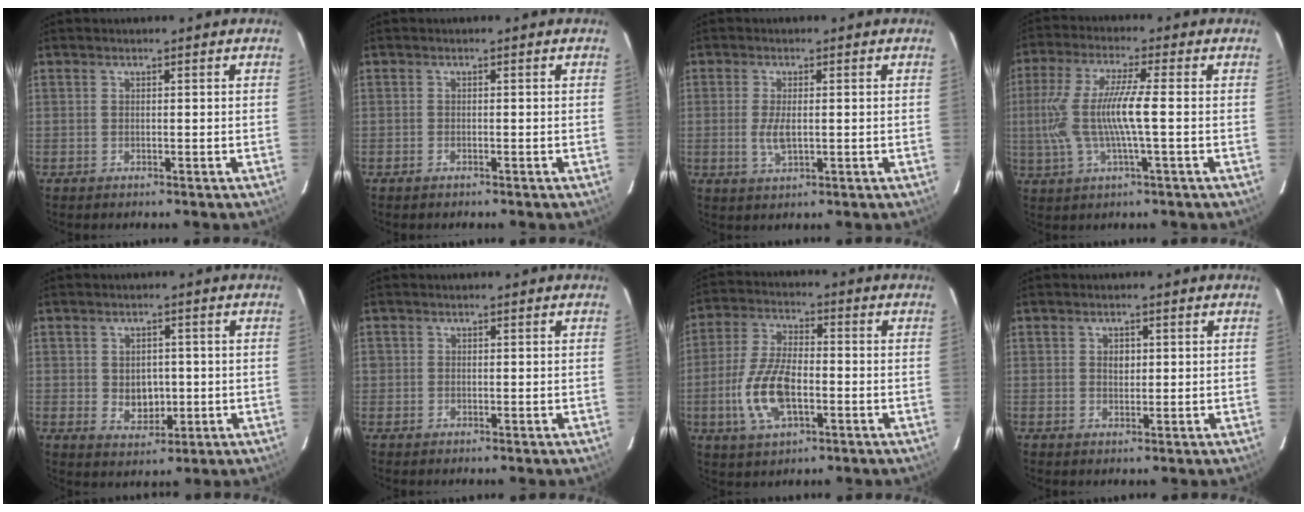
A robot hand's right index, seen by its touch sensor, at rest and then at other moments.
{"total": 0.8, "force": [-0.7, 0.4, 0.1], "torque": [-0.003, 0.001, -0.013]}
{"total": 3.9, "force": [-0.5, 1.6, 3.6], "torque": [-0.073, -0.006, -0.008]}
{"total": 11.1, "force": [-0.9, 1.0, 11.0], "torque": [-0.222, -0.001, -0.014]}
{"total": 5.2, "force": [-0.4, 4.2, 3.1], "torque": [-0.052, -0.002, 0.005]}
{"total": 0.9, "force": [-0.2, 0.9, -0.1], "torque": [0.002, -0.001, -0.003]}
{"total": 12.0, "force": [-3.4, 5.7, 10.0], "torque": [-0.215, 0.000, -0.061]}
{"total": 1.8, "force": [0.3, 1.5, 1.0], "torque": [-0.014, 0.005, 0.005]}